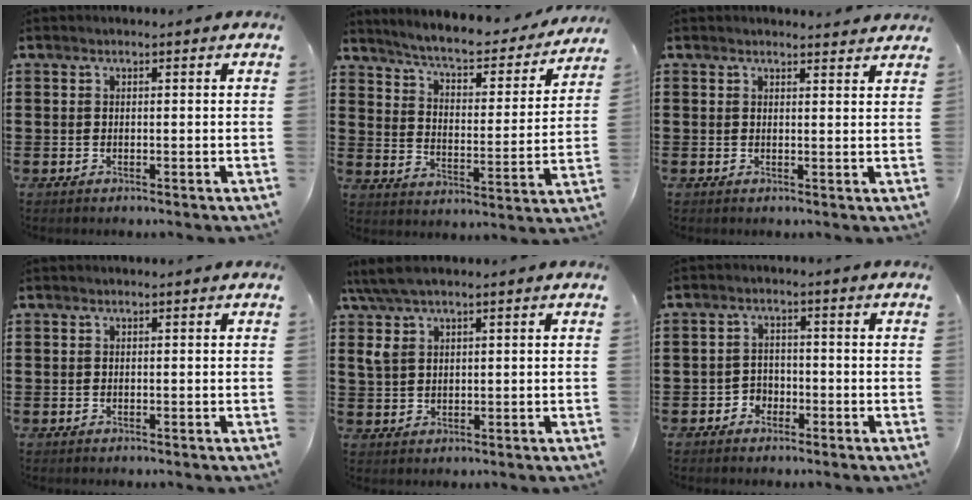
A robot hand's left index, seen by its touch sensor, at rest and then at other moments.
{"total": 5.8, "force": [5.1, 0.6, 2.5], "torque": [-0.073, -0.033, 0.082]}
{"total": 1.7, "force": [1.6, 0.3, -0.1], "torque": [0.006, -0.005, 0.030]}
{"total": 0.0}
{"total": 4.7, "force": [2.8, 2.0, 3.2], "torque": [-0.069, 0.008, 0.052]}
{"total": 2.5, "force": [-1.8, 1.7, 0.2], "torque": [-0.012, 0.004, -0.041]}